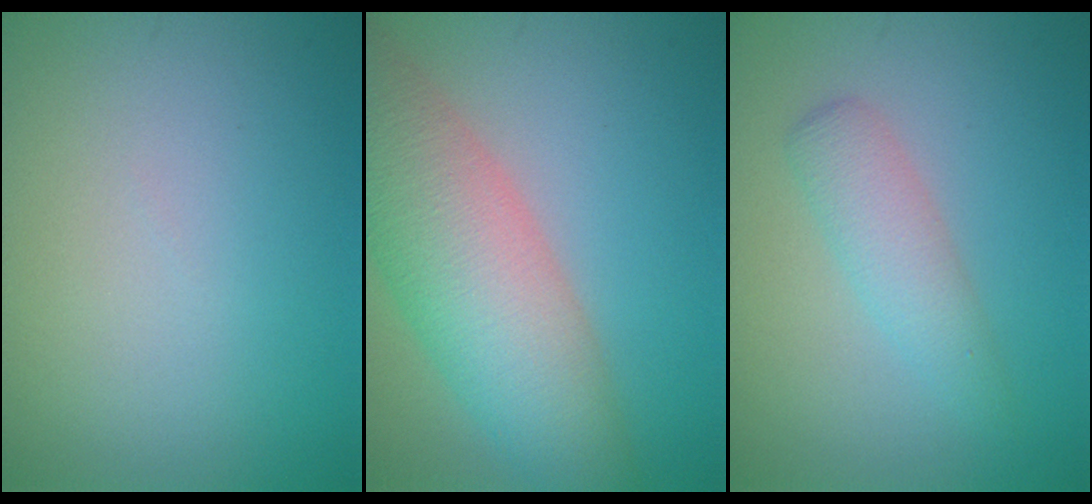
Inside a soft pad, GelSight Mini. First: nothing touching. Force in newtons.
{"total": 8.6, "press": 8.6, "slide": 0.3}
{"total": 2.6, "press": 2.6, "slide": 0.1}